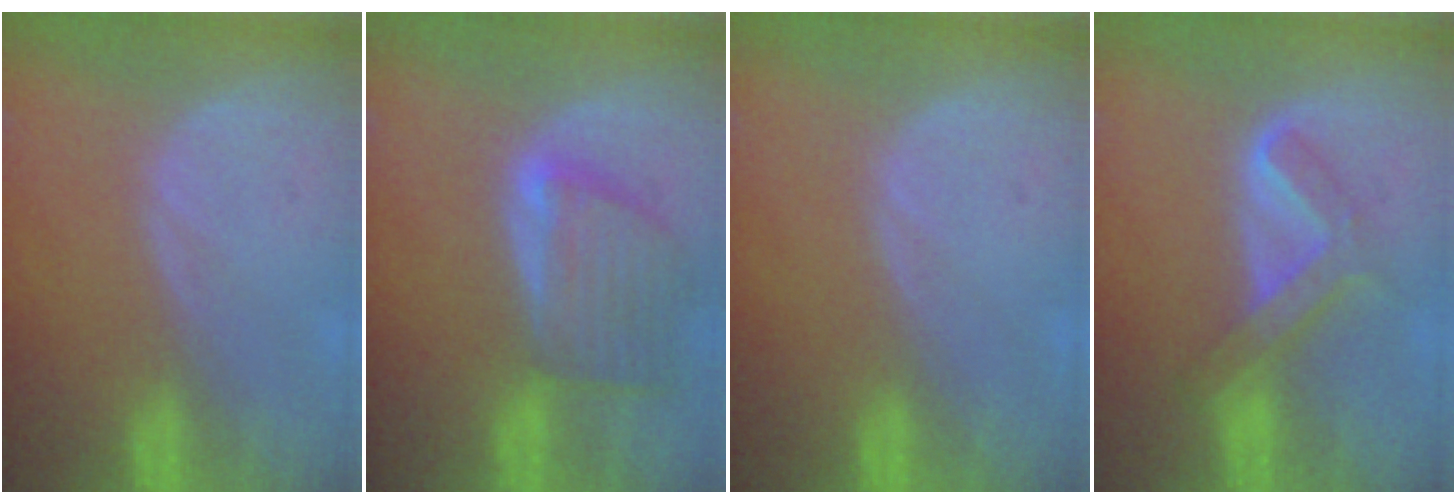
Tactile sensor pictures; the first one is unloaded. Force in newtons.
{"total": 7.8, "press": 7.1, "slide": 3.2}
{"total": 0.0}
{"total": 6.2, "press": 5.4, "slide": 3.1}